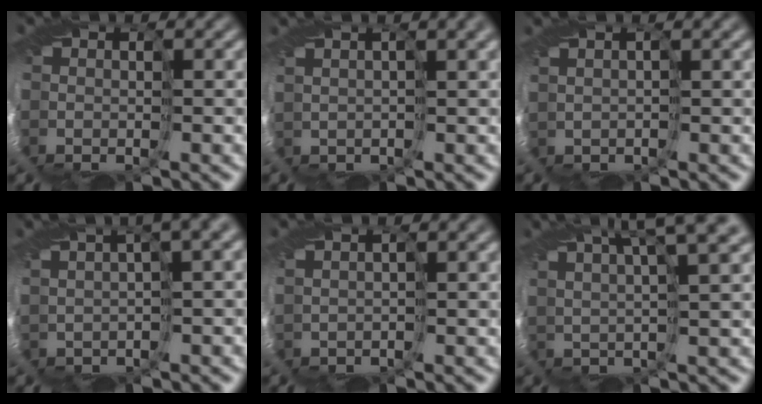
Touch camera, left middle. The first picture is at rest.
{"total": 2.6, "force": [2.2, -0.8, 1.1], "torque": [-0.008, 0.018, 0.024]}
{"total": 2.9, "force": [0.5, -2.4, -1.6], "torque": [0.030, 0.003, 0.007]}
{"total": 4.3, "force": [2.5, 0.0, 3.5], "torque": [-0.036, 0.025, 0.034]}
{"total": 2.9, "force": [0.5, -2.3, -1.6], "torque": [0.028, 0.003, 0.008]}
{"total": 6.1, "force": [4.9, -0.6, 3.5], "torque": [-0.034, 0.039, 0.049]}